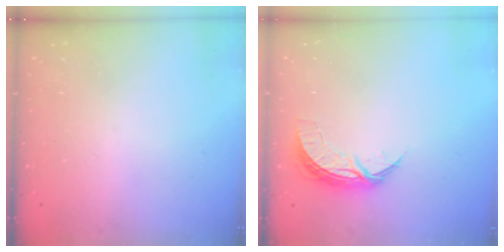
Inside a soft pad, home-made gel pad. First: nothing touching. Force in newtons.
{"total": 7.1, "press": 7.0, "slide": 0.7}